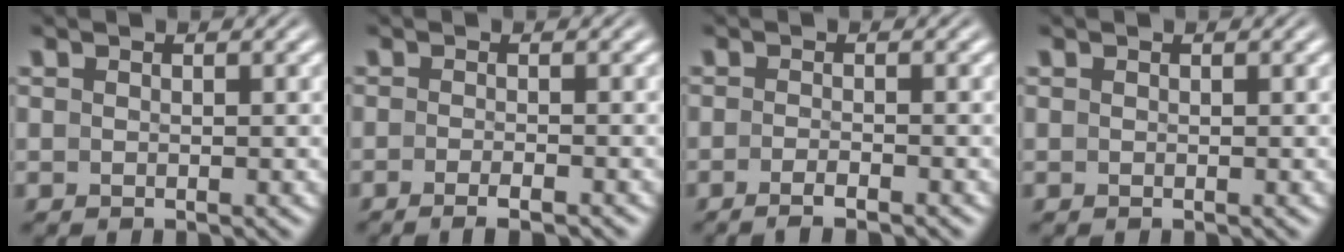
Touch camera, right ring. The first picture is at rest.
{"total": 2.4, "force": [-2.0, 0.0, 1.2], "torque": [-0.024, 0.001, -0.035]}
{"total": 2.3, "force": [-2.1, 0.0, 1.0], "torque": [-0.020, -0.001, -0.037]}
{"total": 0.0}